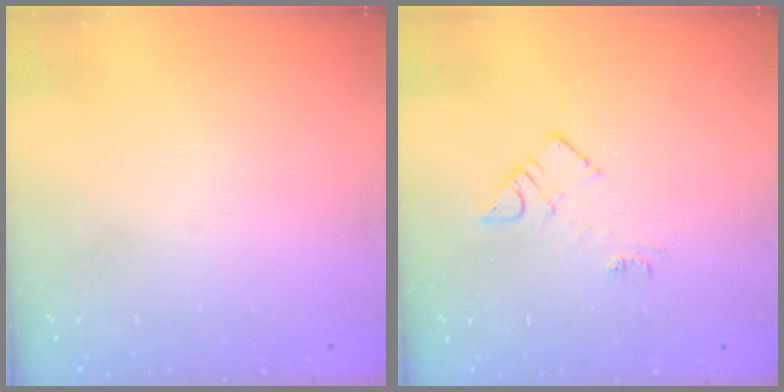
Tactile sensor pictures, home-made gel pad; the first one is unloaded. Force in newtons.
{"total": 5.6, "press": 5.5, "slide": 0.6}